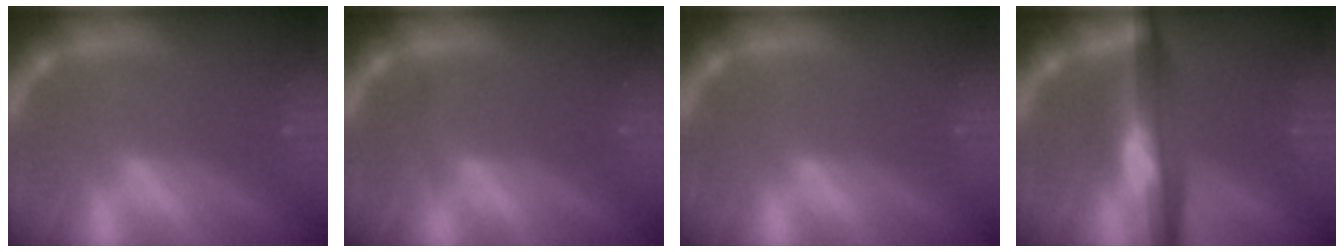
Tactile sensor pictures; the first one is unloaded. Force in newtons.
{"total": 0.9}
{"total": 0.0}
{"total": 8.6}